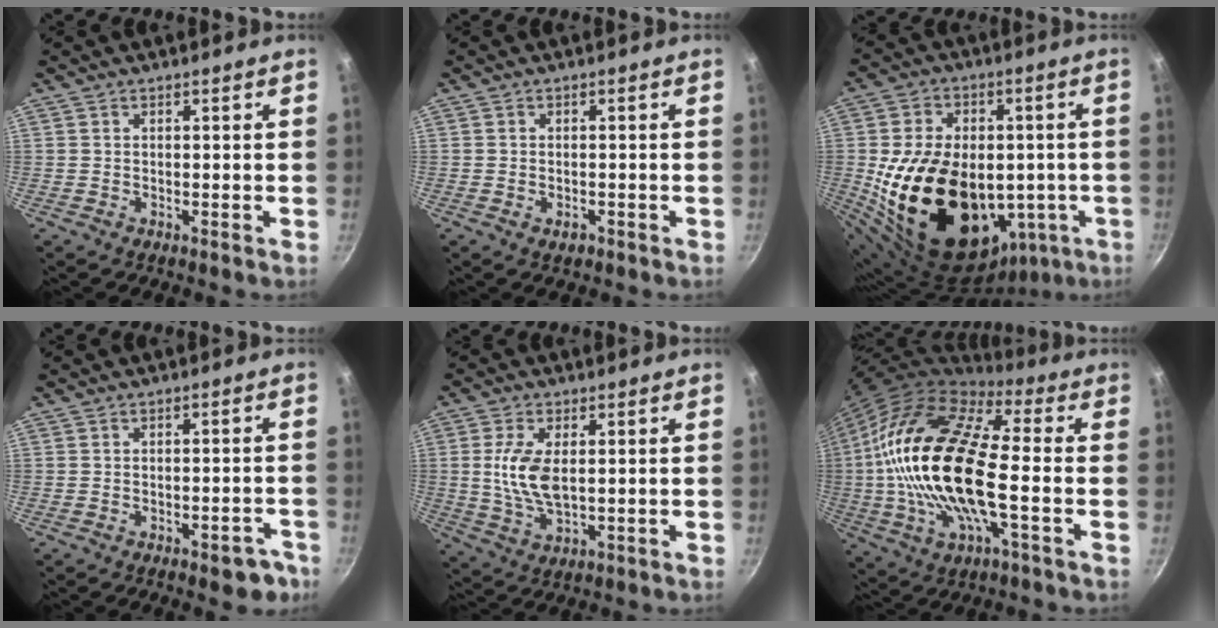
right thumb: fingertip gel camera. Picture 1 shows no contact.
{"total": 1.7, "force": [-0.8, 1.1, 1.0], "torque": [-0.016, 0.001, -0.011]}
{"total": 27.1, "force": [-3.5, 18.5, 19.4], "torque": [-0.304, 0.021, -0.033]}
{"total": 5.5, "force": [-3.3, 2.6, 3.6], "torque": [-0.017, 0.034, -0.026]}
{"total": 8.6, "force": [0.9, 4.1, 7.4], "torque": [-0.148, -0.004, 0.019]}
{"total": 24.4, "force": [-1.1, 9.9, 22.3], "torque": [-0.433, 0.022, -0.036]}